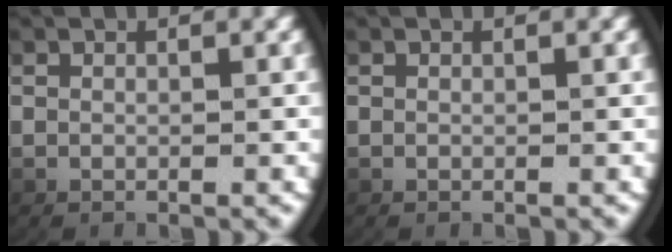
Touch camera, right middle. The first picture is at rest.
{"total": 0.0}